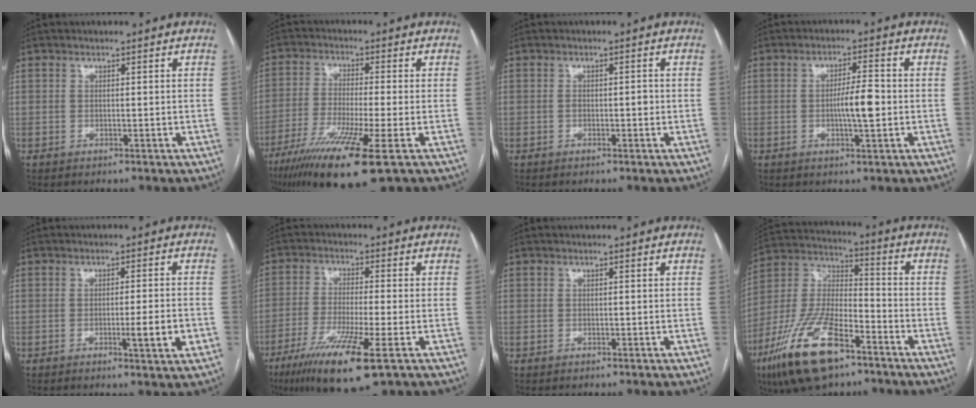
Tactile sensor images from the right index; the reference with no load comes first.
{"total": 13.8, "force": [-7.7, 0.1, 11.4], "torque": [-0.220, -0.041, -0.135]}
{"total": 1.5, "force": [-0.3, 0.6, 1.3], "torque": [-0.020, 0.002, -0.004]}
{"total": 5.4, "force": [-0.7, 0.7, 5.3], "torque": [-0.090, 0.002, -0.012]}
{"total": 5.3, "force": [-1.6, -0.1, 5.0], "torque": [-0.074, -0.008, -0.021]}
{"total": 12.4, "force": [-6.6, 0.6, 10.5], "torque": [-0.198, -0.035, -0.113]}
{"total": 0.0}
{"total": 18.2, "force": [-10.6, 6.5, 13.2], "torque": [-0.286, -0.010, -0.194]}